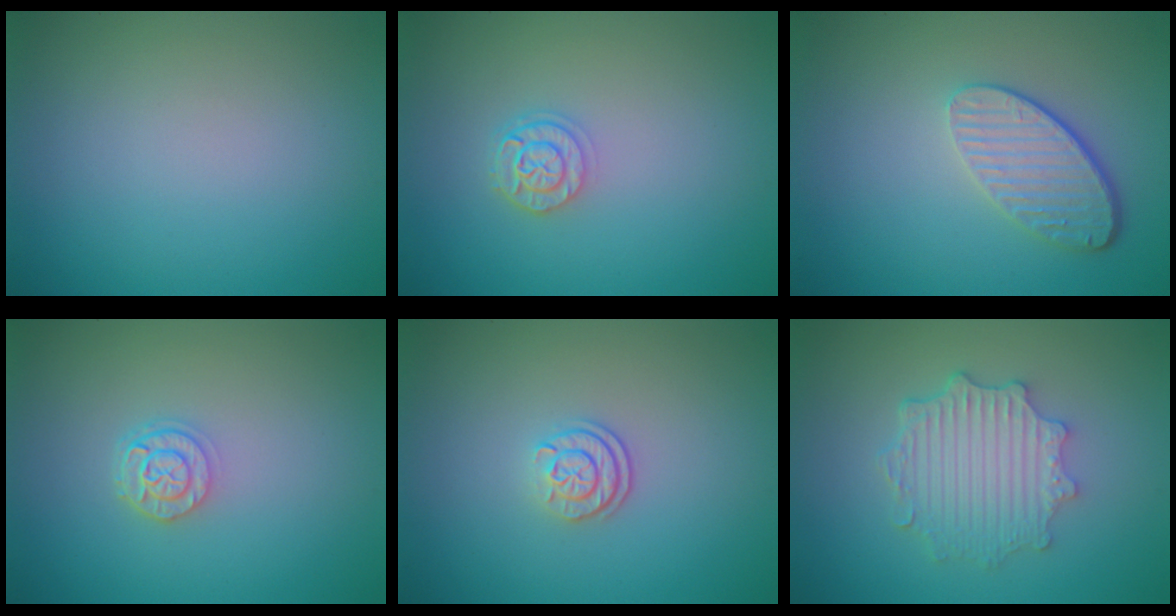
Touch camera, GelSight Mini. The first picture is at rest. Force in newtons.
{"total": 2.4, "press": 2.0, "slide": 1.3}
{"total": 3.6, "press": 2.8, "slide": 2.3}
{"total": 2.3, "press": 1.9, "slide": 1.4}
{"total": 2.3, "press": 1.7, "slide": 1.5}
{"total": 4.4, "press": 3.6, "slide": 2.6}